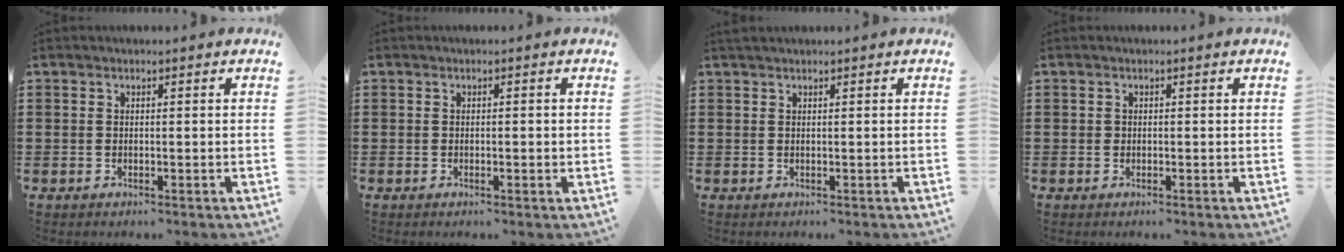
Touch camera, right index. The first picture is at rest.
{"total": 0.7, "force": [-0.1, 0.2, 0.7], "torque": [-0.014, -0.002, -0.002]}
{"total": 0.6, "force": [0.5, 0.2, 0.3], "torque": [-0.006, 0.001, 0.010]}
{"total": 0.5, "force": [0.1, 0.5, 0.1], "torque": [-0.003, 0.004, 0.001]}